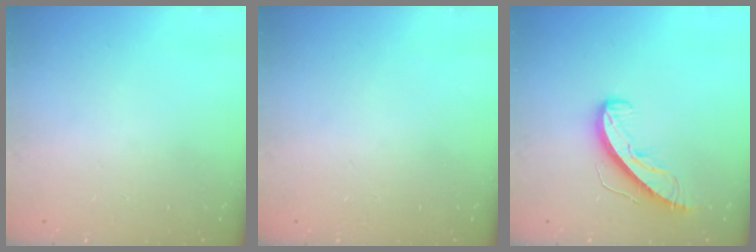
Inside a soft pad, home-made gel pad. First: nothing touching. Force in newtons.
{"total": 0.0}
{"total": 8.6, "press": 8.6, "slide": 0.2}